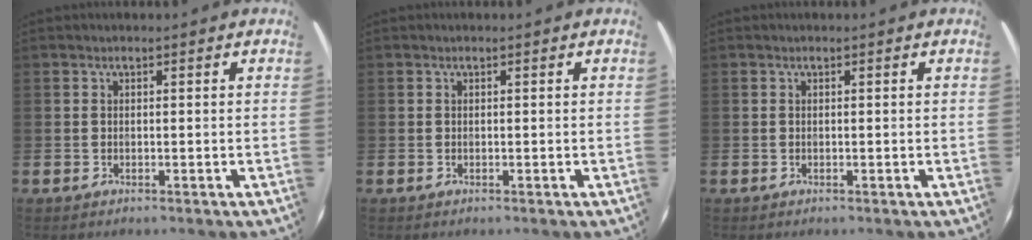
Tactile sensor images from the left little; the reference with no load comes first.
{"total": 0.0}
{"total": 0.0}